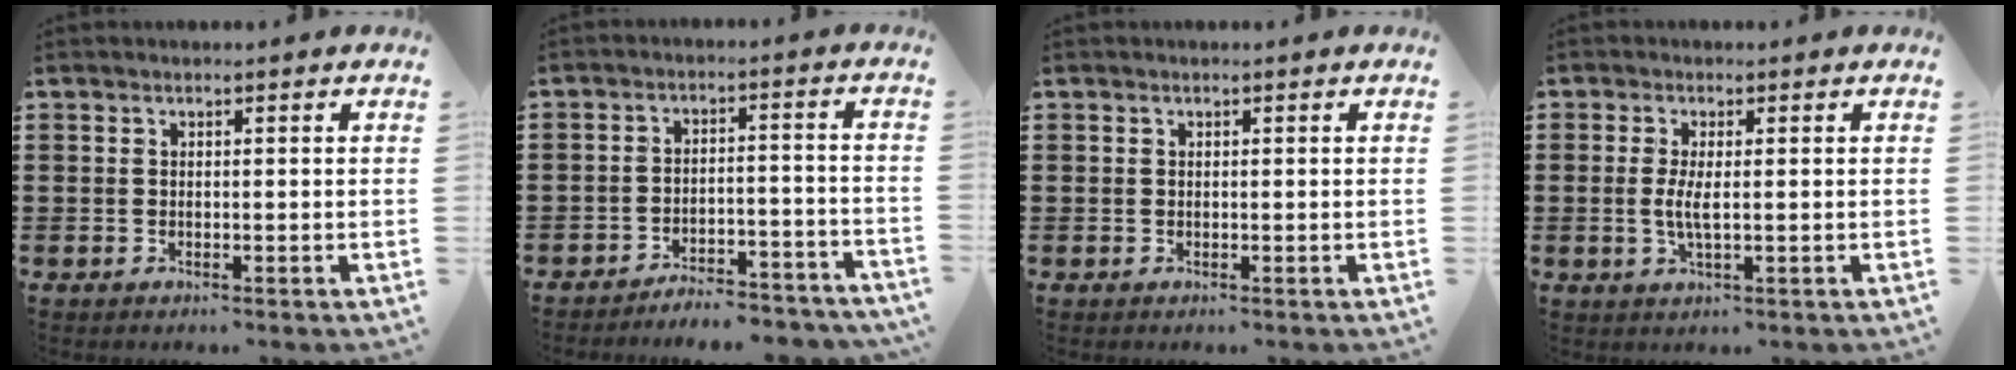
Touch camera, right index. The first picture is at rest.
{"total": 4.9, "force": [-4.8, 0.0, 0.7], "torque": [-0.015, 0.004, -0.099]}
{"total": 0.0}
{"total": 3.3, "force": [0.0, 0.8, 3.1], "torque": [-0.064, -0.004, -0.003]}